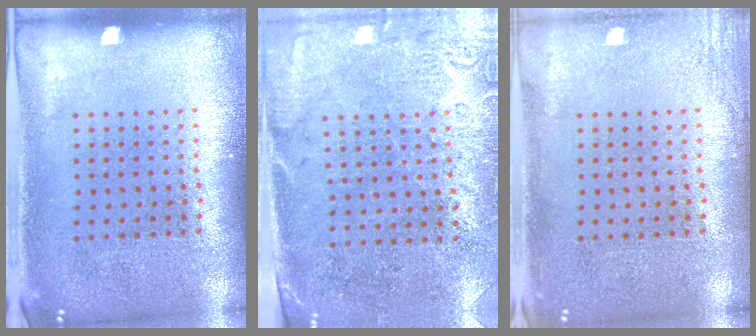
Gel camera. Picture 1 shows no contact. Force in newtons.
{"total": 2.7, "press": 2.4, "slide": 1.4}
{"total": 1.8, "press": 1.8, "slide": 0.2}